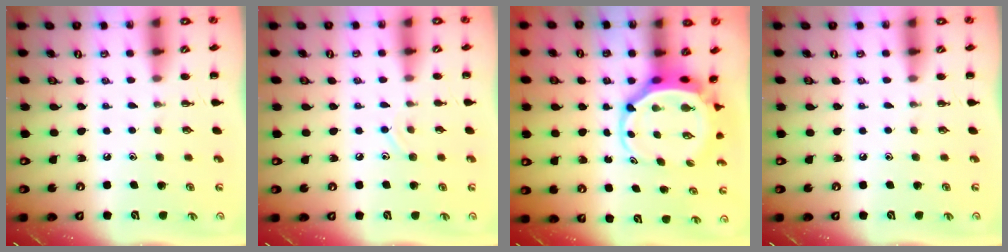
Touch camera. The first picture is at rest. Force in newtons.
{"total": 6.5, "press": 6.1, "slide": 2.1}
{"total": 5.6, "press": 5.4, "slide": 1.2}
{"total": 0.0}